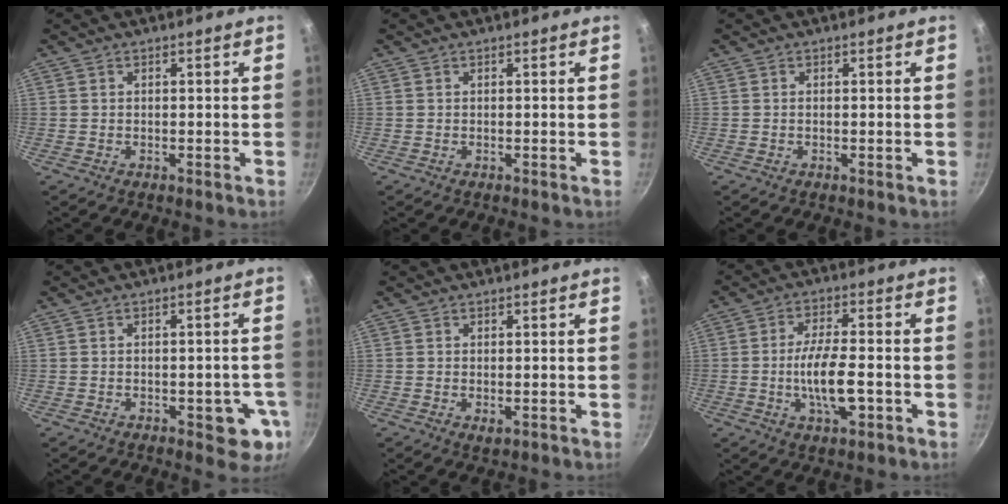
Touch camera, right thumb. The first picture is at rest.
{"total": 0.0}
{"total": 0.0}
{"total": 7.4, "force": [-2.4, 3.5, 6.1], "torque": [-0.041, 0.002, -0.027]}
{"total": 1.3, "force": [-0.2, 0.7, 1.1], "torque": [-0.019, -0.005, -0.001]}
{"total": 9.8, "force": [-2.5, 3.5, 8.8], "torque": [-0.153, 0.015, -0.045]}